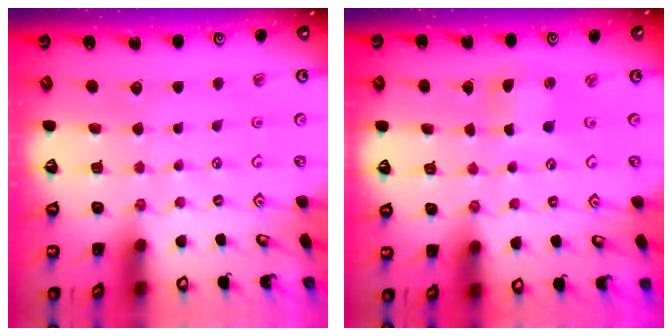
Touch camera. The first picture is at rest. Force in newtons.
{"total": 2.5, "press": 2.5, "slide": 0.3}